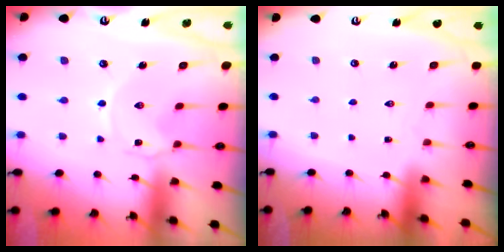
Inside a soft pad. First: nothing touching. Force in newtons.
{"total": 1.6, "press": 1.6, "slide": 0.1}